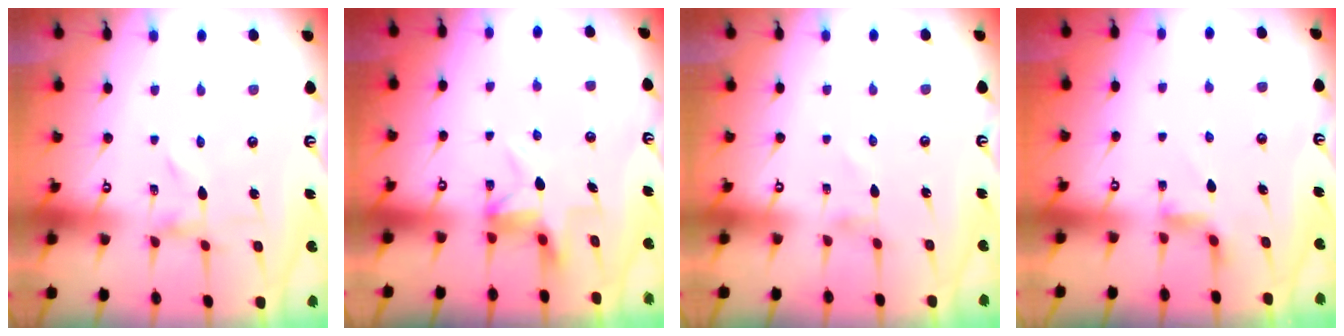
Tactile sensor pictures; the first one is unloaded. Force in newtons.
{"total": 5.3, "press": 5.2, "slide": 0.5}
{"total": 0.6, "press": 0.5, "slide": 0.3}
{"total": 2.9, "press": 2.9, "slide": 0.4}